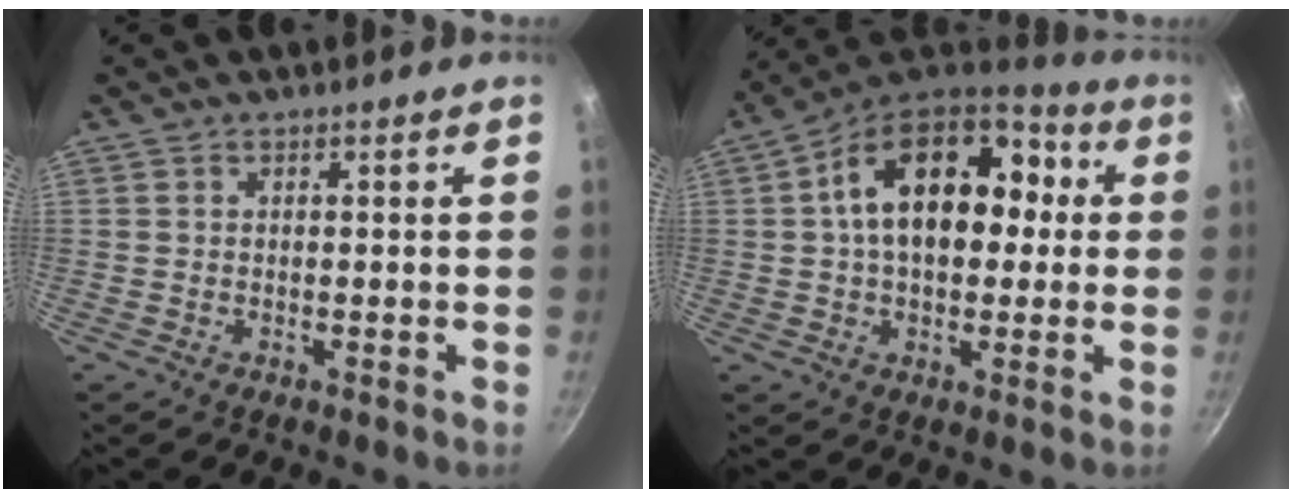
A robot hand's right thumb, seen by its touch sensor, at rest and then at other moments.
{"total": 20.3, "force": [2.9, 12.5, 15.8], "torque": [-0.214, 0.037, 0.034]}